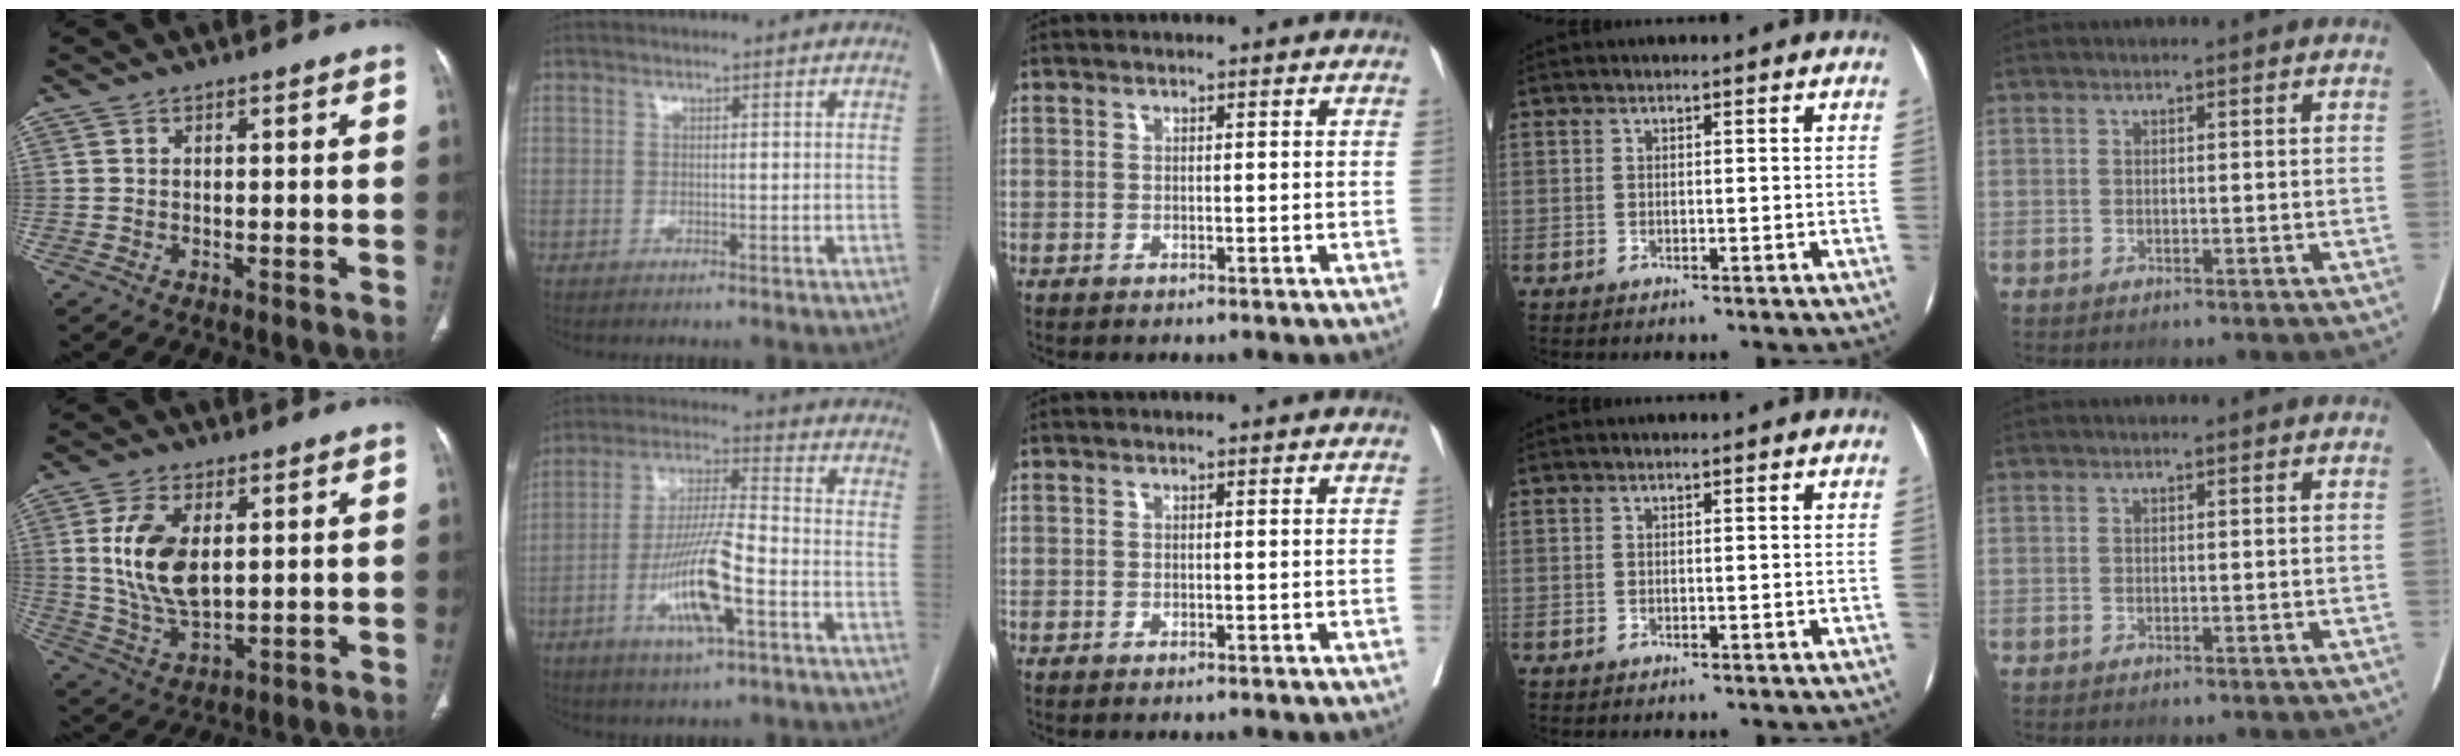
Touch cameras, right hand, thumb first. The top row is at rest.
{"thumb": {"total": 12.3, "force": [2.3, 6.7, 10.0], "torque": [-0.194, -0.014, 0.053]}, "index": {"total": 12.2, "force": [-4.6, 1.8, 11.1], "torque": [-0.219, -0.006, -0.083]}}